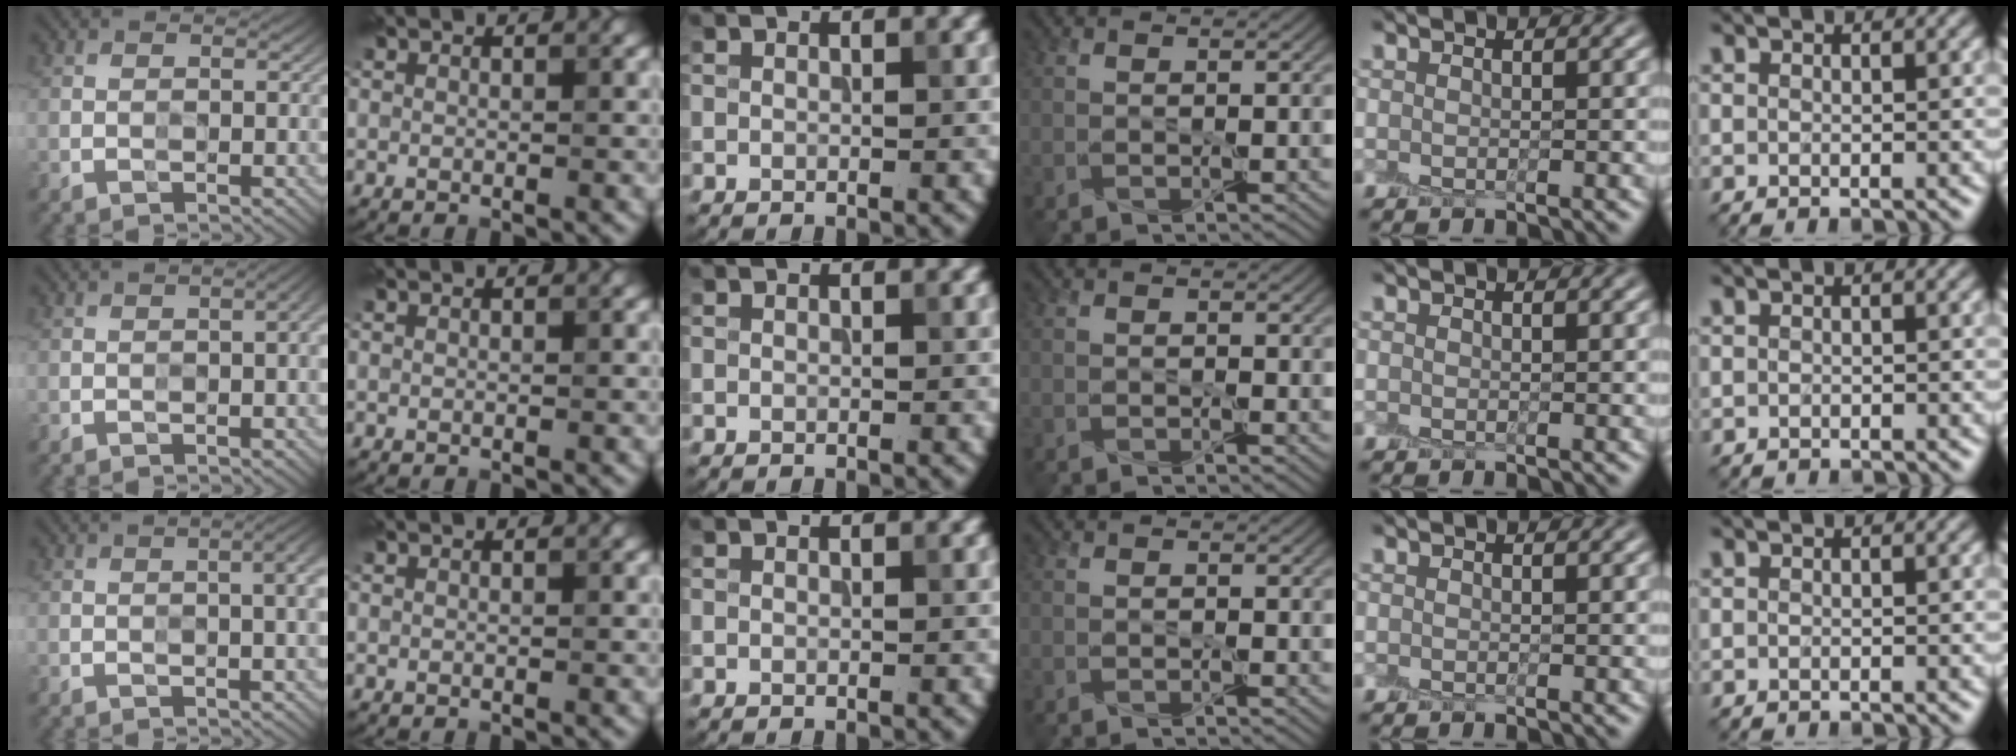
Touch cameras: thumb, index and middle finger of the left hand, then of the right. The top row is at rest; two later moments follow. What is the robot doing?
{"motion": "peel", "object": "plastic wrap"}